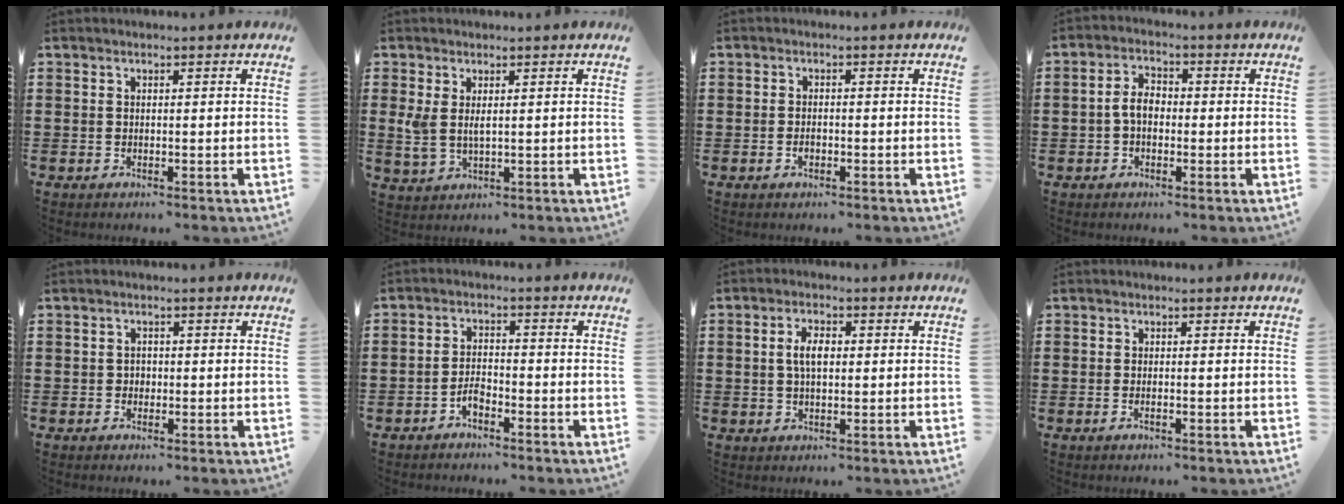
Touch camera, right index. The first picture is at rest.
{"total": 3.4, "force": [1.1, 1.6, 2.8], "torque": [-0.068, 0.002, 0.017]}
{"total": 1.3, "force": [-0.6, 0.7, 0.9], "torque": [-0.016, 0.000, -0.011]}
{"total": 4.0, "force": [-0.7, 2.4, 3.1], "torque": [-0.074, 0.002, -0.017]}
{"total": 1.1, "force": [-0.2, 1.0, 0.4], "torque": [-0.010, 0.003, -0.005]}
{"total": 2.6, "force": [-2.0, 1.2, 1.0], "torque": [-0.022, 0.008, -0.041]}
{"total": 3.8, "force": [0.5, 1.8, 3.3], "torque": [-0.065, 0.009, 0.006]}
{"total": 0.6, "force": [-0.3, 0.1, 0.5], "torque": [-0.010, -0.003, -0.005]}